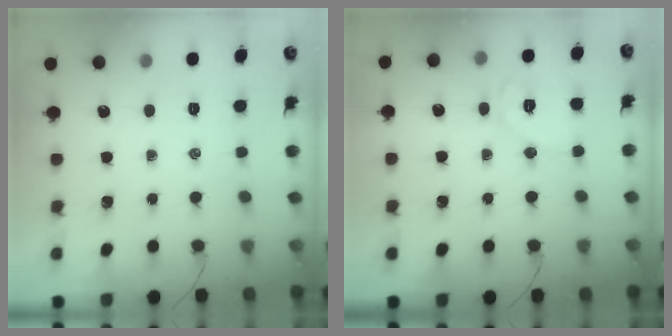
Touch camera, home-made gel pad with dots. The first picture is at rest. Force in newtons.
{"total": 8.0, "press": 8.0, "slide": 0.4}